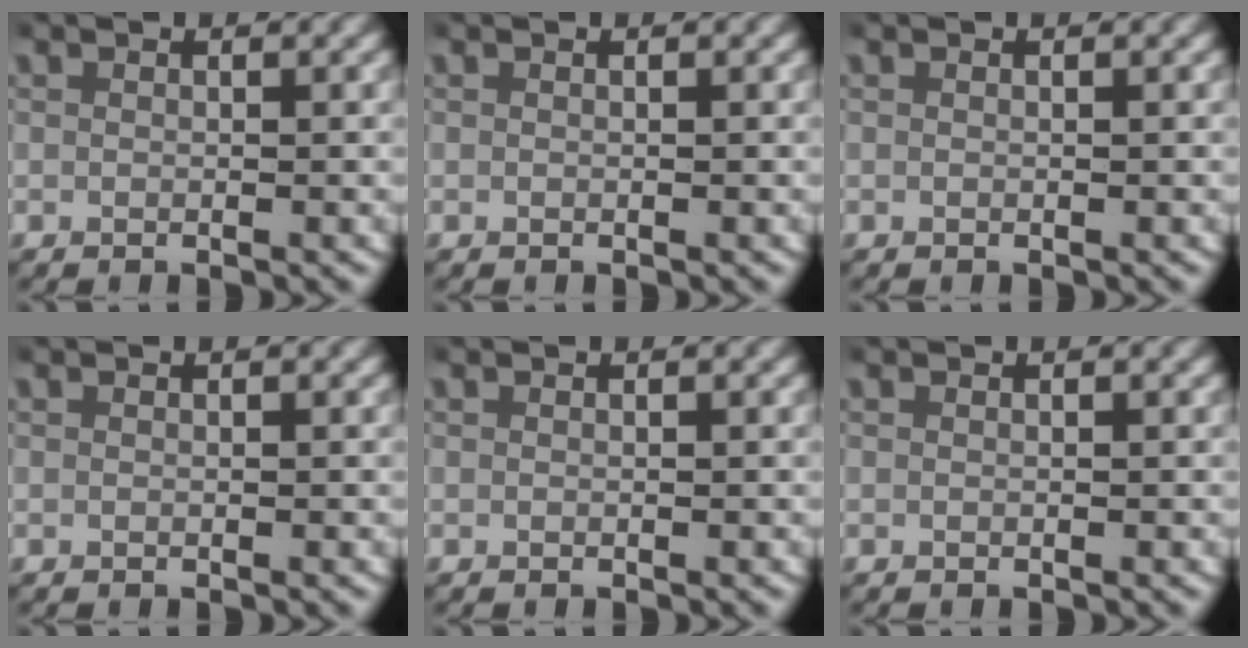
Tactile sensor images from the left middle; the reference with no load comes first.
{"total": 0.0}
{"total": 0.0}
{"total": 0.0}
{"total": 0.0}
{"total": 0.0}